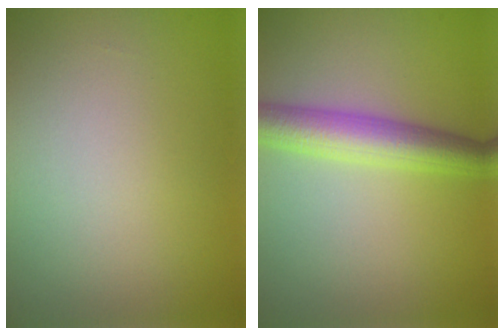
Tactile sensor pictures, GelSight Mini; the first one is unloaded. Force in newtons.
{"total": 4.9, "press": 4.9, "slide": 0.1}